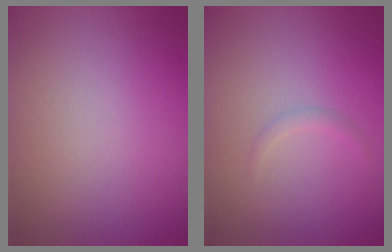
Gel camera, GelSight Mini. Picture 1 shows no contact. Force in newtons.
{"total": 0.7, "press": 0.7, "slide": 0.1}